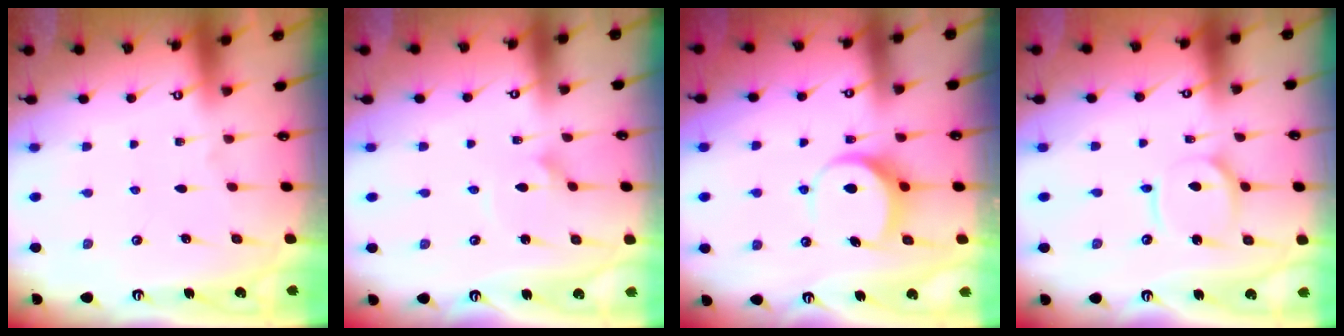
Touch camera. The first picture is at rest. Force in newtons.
{"total": 1.6, "press": 1.6, "slide": 0.2}
{"total": 6.5, "press": 6.5, "slide": 0.4}
{"total": 7.4, "press": 7.4, "slide": 0.6}